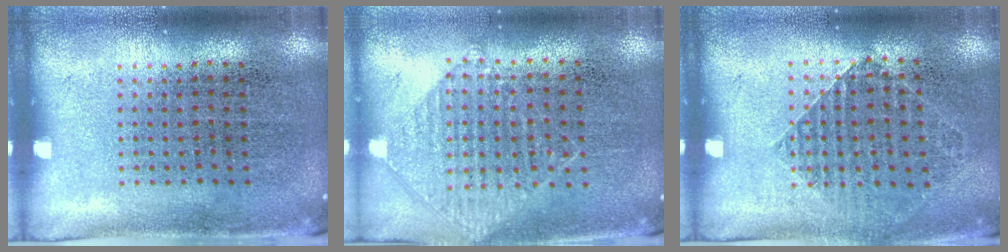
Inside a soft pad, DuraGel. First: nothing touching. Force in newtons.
{"total": 0.9, "press": 0.9, "slide": 0.1}
{"total": 1.0, "press": 1.0, "slide": 0.2}